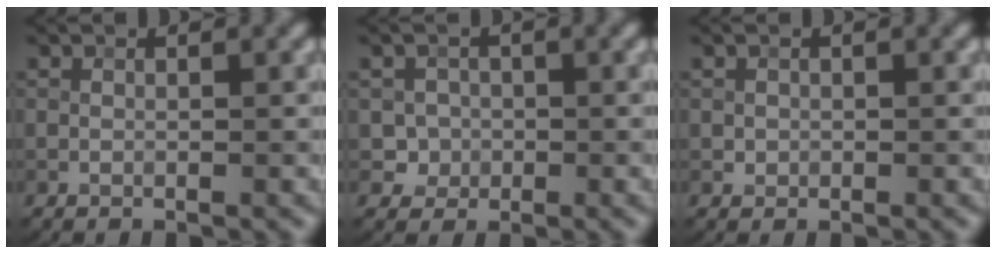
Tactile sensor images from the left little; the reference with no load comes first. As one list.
[{"total": 2.4, "force": [-0.4, 2.4, 0.1], "torque": [0.020, 0.008, -0.014]}, {"total": 0.8, "force": [0.2, 0.7, 0.0], "torque": [0.005, -0.002, 0.001]}]